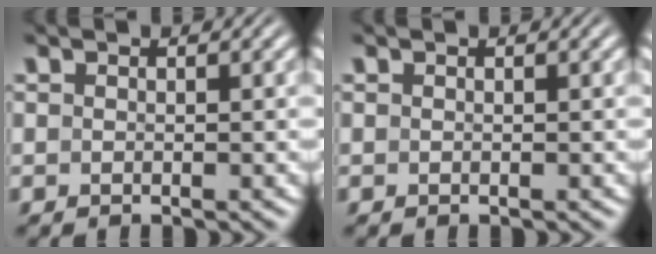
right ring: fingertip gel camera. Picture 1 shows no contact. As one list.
[{"total": 0.0}]